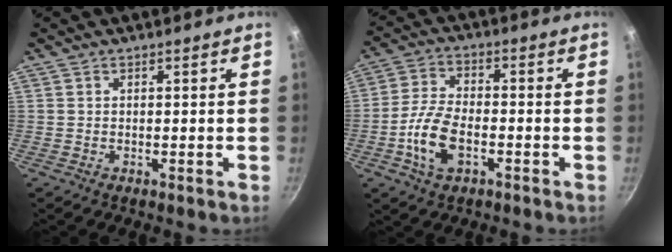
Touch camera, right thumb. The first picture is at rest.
{"total": 9.4, "force": [-3.3, 4.9, 7.3], "torque": [-0.144, 0.024, -0.070]}